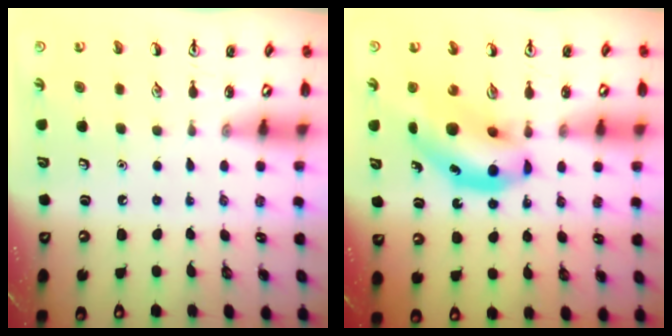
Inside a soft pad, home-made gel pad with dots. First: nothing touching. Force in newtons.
{"total": 12.4, "press": 11.8, "slide": 3.6}